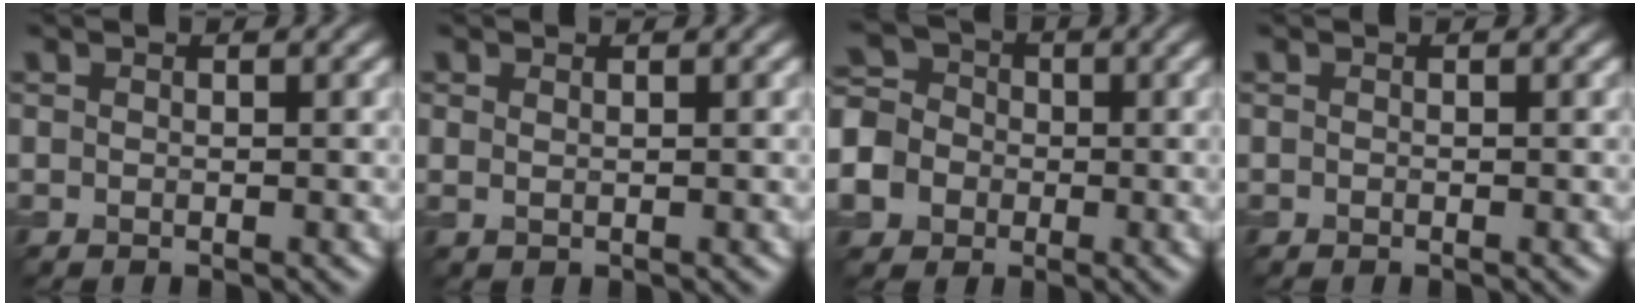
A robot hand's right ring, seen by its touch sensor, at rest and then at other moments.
{"total": 0.7, "force": [0.5, 0.2, 0.5], "torque": [-0.011, -0.002, 0.008]}
{"total": 9.7, "force": [-4.1, 8.3, 2.9], "torque": [-0.086, -0.021, -0.091]}
{"total": 0.0}